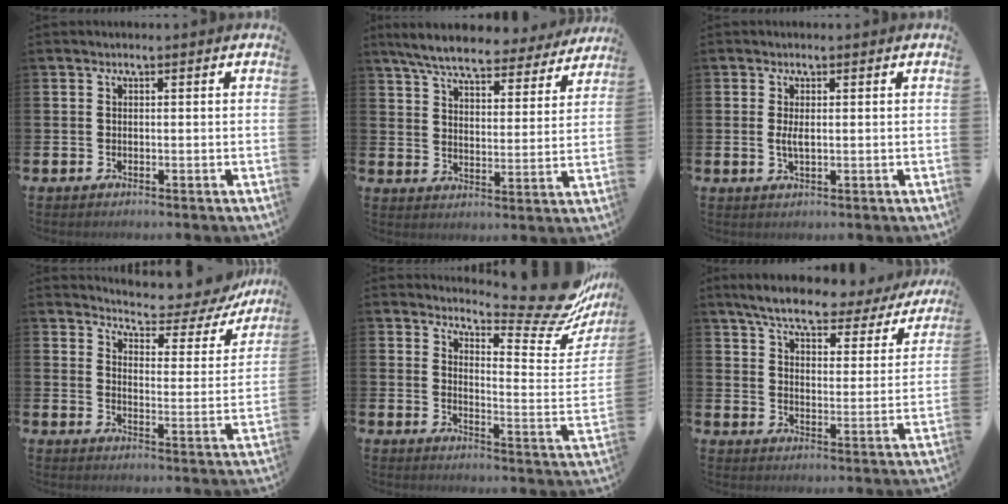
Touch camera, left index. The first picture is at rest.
{"total": 7.4, "force": [6.7, 1.2, 2.8], "torque": [-0.078, -0.035, 0.116]}
{"total": 1.8, "force": [0.2, 0.6, 1.7], "torque": [-0.030, 0.001, 0.001]}
{"total": 5.1, "force": [4.8, 1.1, 1.2], "torque": [-0.042, -0.045, 0.077]}
{"total": 10.7, "force": [9.8, 1.9, 3.9], "torque": [-0.049, -0.088, 0.168]}
{"total": 6.8, "force": [6.0, 1.2, 2.8], "torque": [-0.084, -0.033, 0.100]}